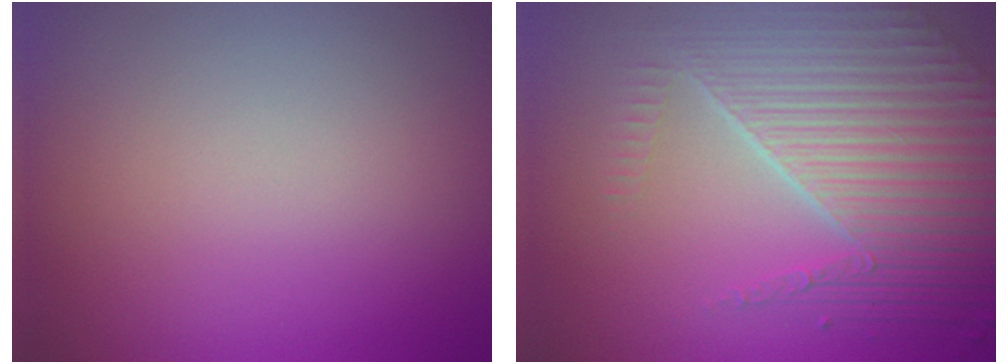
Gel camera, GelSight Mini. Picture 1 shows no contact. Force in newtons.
{"total": 8.4, "press": 5.6, "slide": 6.3}